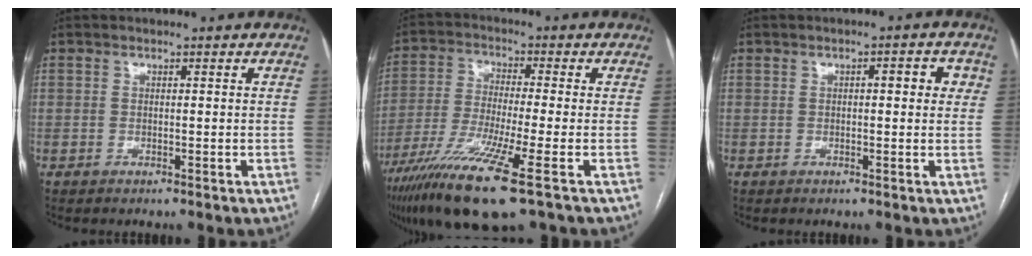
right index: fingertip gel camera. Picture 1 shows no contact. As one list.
[{"total": 13.6, "force": [-7.6, -0.1, 11.3], "torque": [-0.231, -0.036, -0.138]}, {"total": 3.1, "force": [0.8, 0.8, 2.9], "torque": [-0.036, 0.011, 0.007]}]